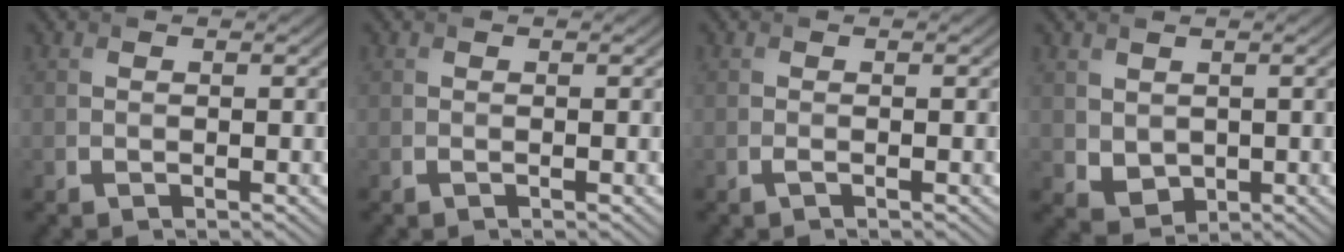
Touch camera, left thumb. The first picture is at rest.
{"total": 0.0}
{"total": 0.5, "force": [-0.2, 0.1, 0.5], "torque": [-0.013, -0.002, -0.005]}
{"total": 2.9, "force": [1.0, 2.3, 1.5], "torque": [-0.042, -0.010, 0.025]}